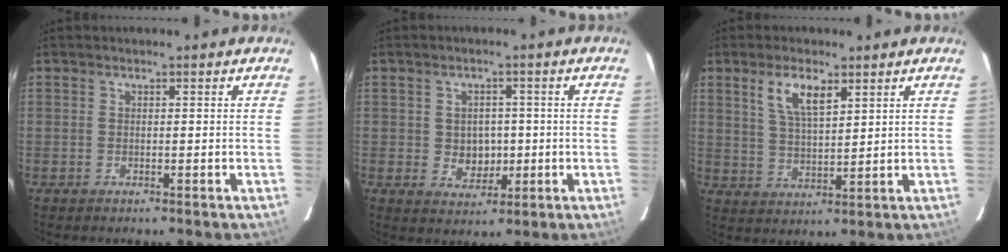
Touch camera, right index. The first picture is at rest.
{"total": 4.9, "force": [-0.4, 4.2, 2.5], "torque": [-0.043, 0.002, 0.004]}
{"total": 7.0, "force": [3.6, 2.8, 5.3], "torque": [-0.101, 0.007, 0.072]}